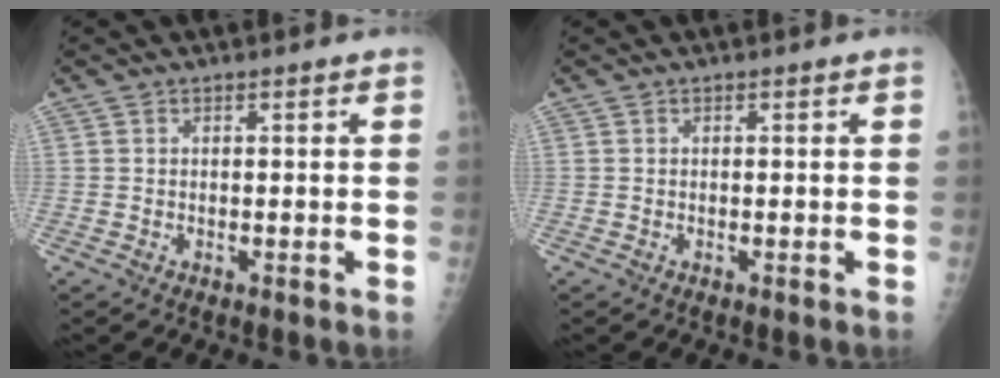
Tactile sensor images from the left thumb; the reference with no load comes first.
{"total": 0.0}